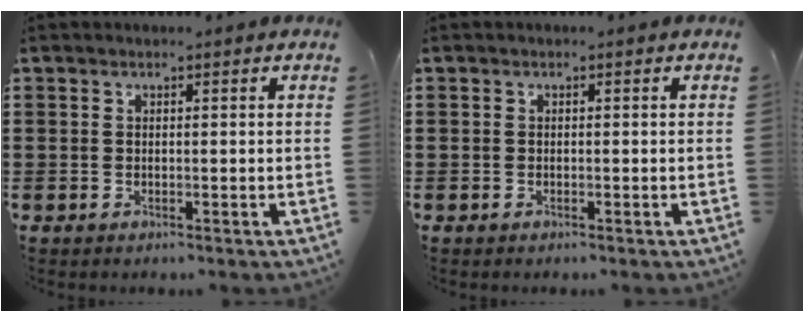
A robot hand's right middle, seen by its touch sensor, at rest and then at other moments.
{"total": 0.0}